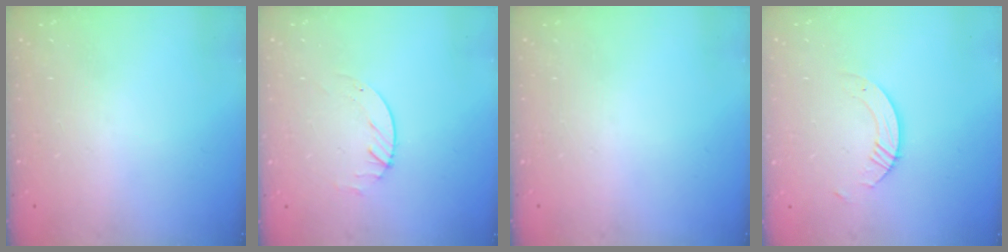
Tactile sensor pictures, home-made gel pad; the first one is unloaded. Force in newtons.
{"total": 1.7, "press": 1.7, "slide": 0.2}
{"total": 0.0}
{"total": 3.7, "press": 3.7, "slide": 0.3}